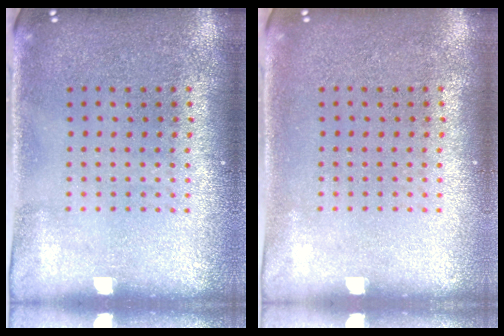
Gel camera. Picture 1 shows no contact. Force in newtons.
{"total": 0.0}